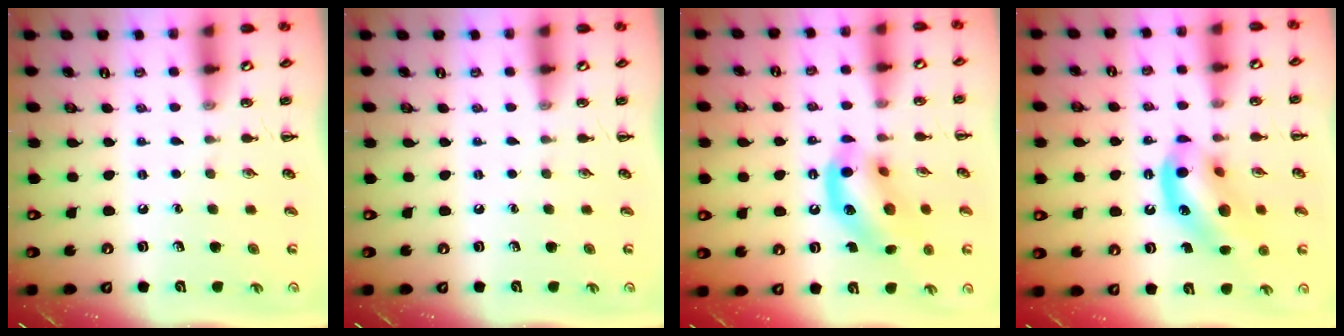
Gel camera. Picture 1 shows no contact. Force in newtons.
{"total": 0.0}
{"total": 13.9, "press": 13.7, "slide": 2.5}
{"total": 13.7, "press": 13.2, "slide": 3.8}